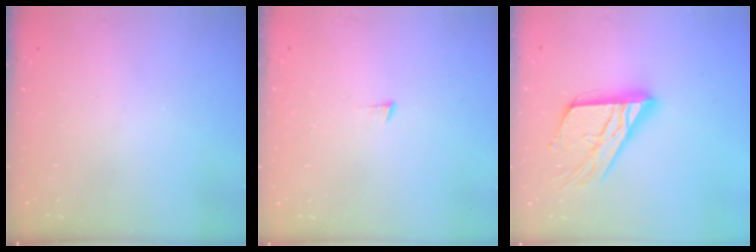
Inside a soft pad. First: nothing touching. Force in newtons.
{"total": 3.6, "press": 3.6, "slide": 0.5}
{"total": 17.5, "press": 17.4, "slide": 1.4}